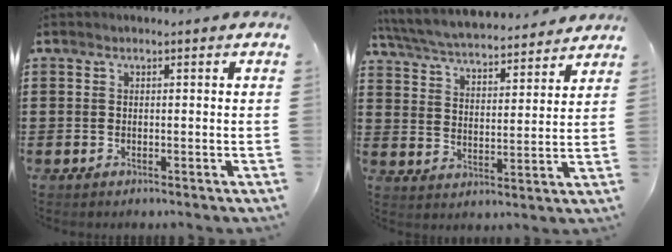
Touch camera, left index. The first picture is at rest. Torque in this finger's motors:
{"motor_torque": [2.14, 0.00, 0.56, 0.21]}